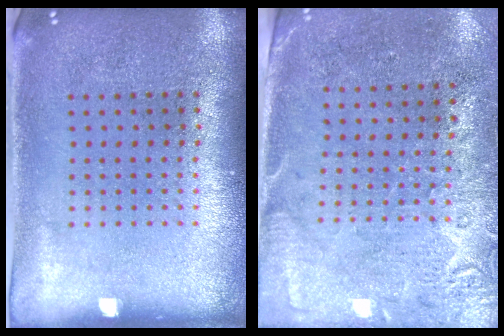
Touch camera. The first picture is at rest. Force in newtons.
{"total": 2.8, "press": 2.4, "slide": 1.5}